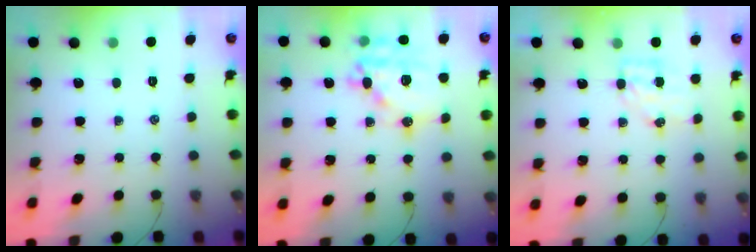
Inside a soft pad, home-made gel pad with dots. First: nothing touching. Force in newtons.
{"total": 17.9, "press": 17.6, "slide": 3.4}
{"total": 4.9, "press": 4.8, "slide": 0.7}